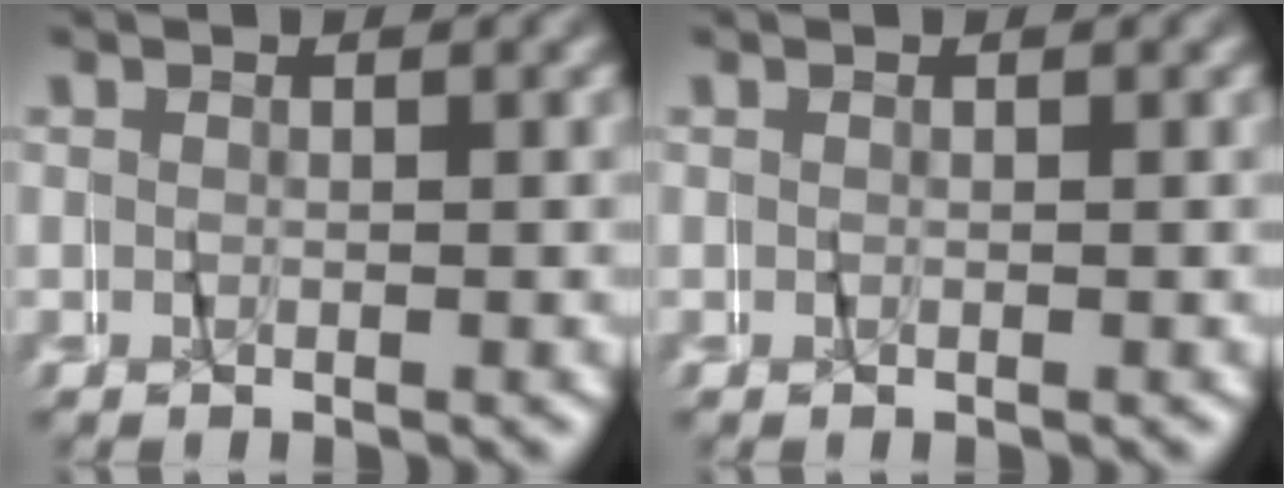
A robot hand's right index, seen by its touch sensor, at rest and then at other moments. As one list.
[{"total": 0.0}]